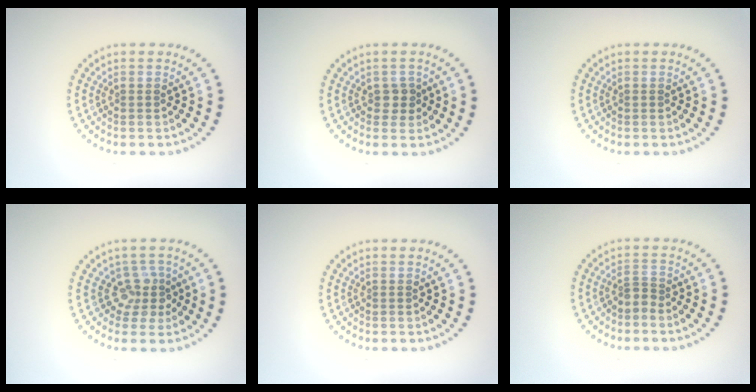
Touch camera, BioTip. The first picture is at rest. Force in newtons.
{"total": 1.4, "press": 1.3, "slide": 0.4}
{"total": 0.0}
{"total": 2.6, "press": 1.9, "slide": 1.7}
{"total": 0.0}
{"total": 1.2, "press": 0.7, "slide": 1.0}